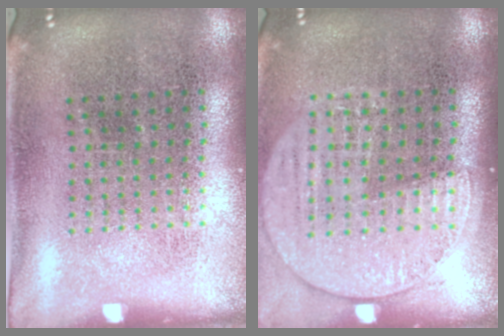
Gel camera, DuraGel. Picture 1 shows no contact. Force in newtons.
{"total": 1.5, "press": 1.3, "slide": 0.7}